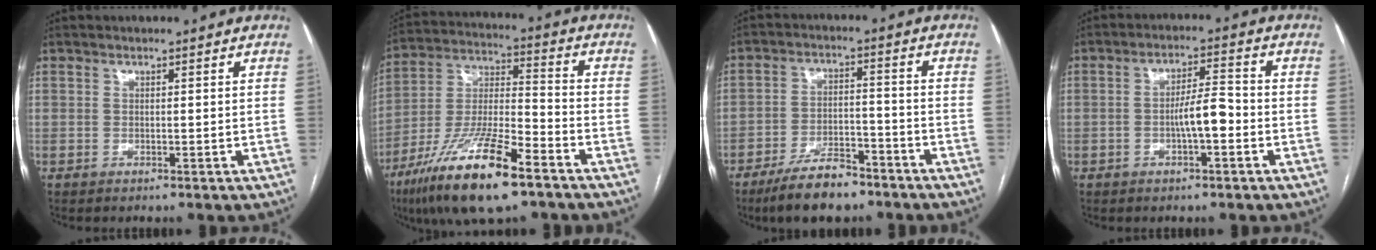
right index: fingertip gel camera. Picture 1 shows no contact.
{"total": 18.2, "force": [-11.2, 3.2, 13.9], "torque": [-0.288, -0.030, -0.204]}
{"total": 9.7, "force": [-7.4, 3.1, 5.4], "torque": [-0.094, -0.006, -0.130]}
{"total": 5.6, "force": [-1.5, 1.1, 5.2], "torque": [-0.094, 0.013, -0.025]}